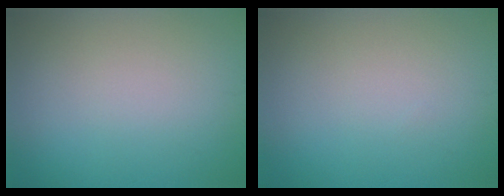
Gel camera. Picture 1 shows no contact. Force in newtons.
{"total": 0.0}